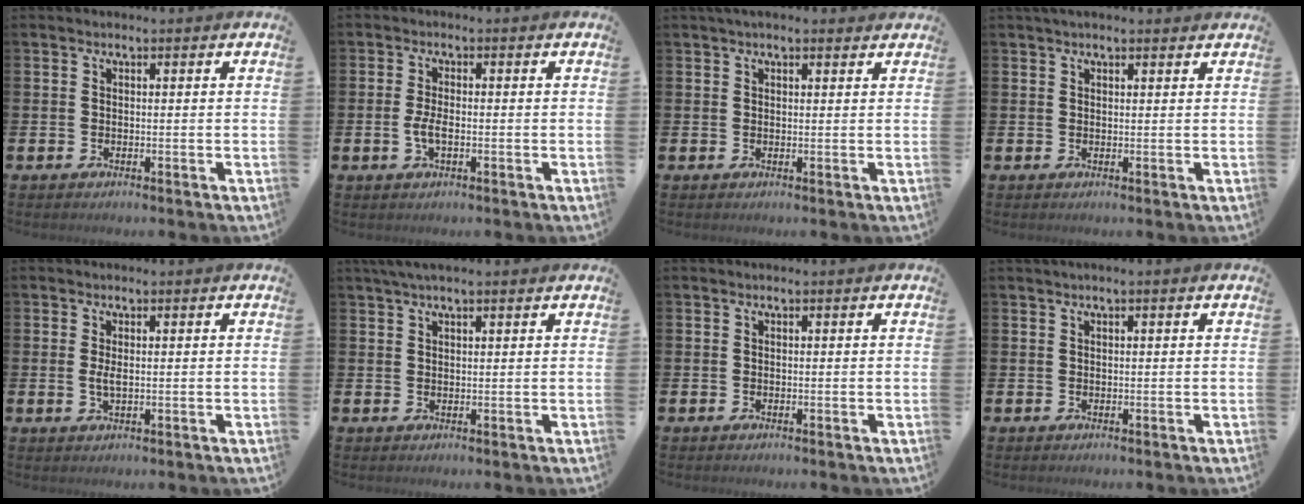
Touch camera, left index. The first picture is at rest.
{"total": 2.6, "force": [-0.6, 1.0, 2.4], "torque": [-0.040, 0.001, -0.012]}
{"total": 1.7, "force": [1.5, 0.4, 0.7], "torque": [-0.010, 0.002, 0.025]}
{"total": 1.5, "force": [1.4, 0.3, 0.6], "torque": [-0.006, 0.002, 0.023]}
{"total": 1.5, "force": [0.2, 0.5, 1.4], "torque": [-0.025, 0.001, 0.001]}
{"total": 2.7, "force": [2.1, 0.5, 1.6], "torque": [-0.029, 0.001, 0.036]}
{"total": 0.0}
{"total": 0.6, "force": [0.3, 0.0, 0.5], "torque": [-0.015, 0.005, 0.007]}